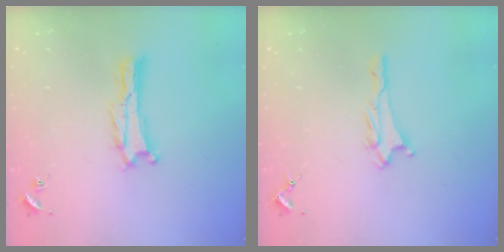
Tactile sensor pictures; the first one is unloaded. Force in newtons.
{"total": 2.3, "press": 2.2, "slide": 0.3}